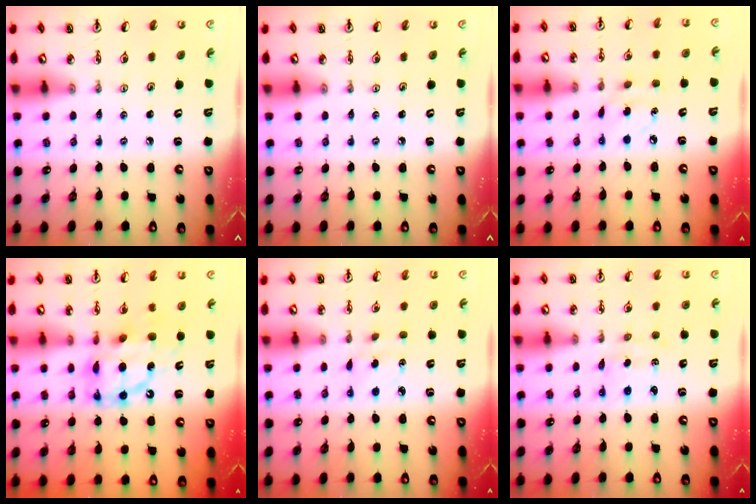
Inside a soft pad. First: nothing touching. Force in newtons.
{"total": 0.0}
{"total": 4.4, "press": 4.3, "slide": 0.5}
{"total": 14.1, "press": 14.1, "slide": 1.2}
{"total": 3.3, "press": 3.2, "slide": 0.8}
{"total": 2.2, "press": 2.2, "slide": 0.4}